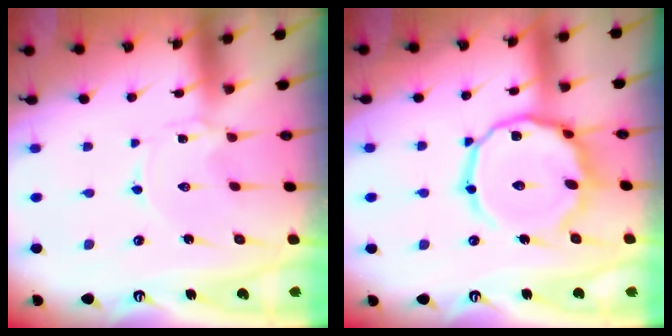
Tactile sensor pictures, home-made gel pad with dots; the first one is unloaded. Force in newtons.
{"total": 17.7, "press": 17.6, "slide": 1.3}